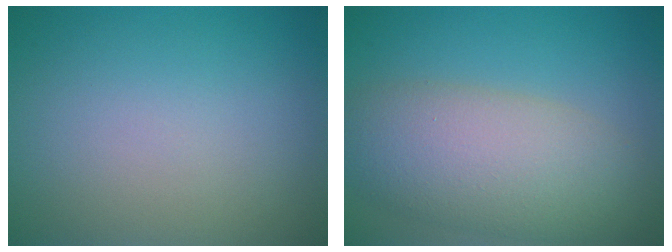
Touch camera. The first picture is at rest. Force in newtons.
{"total": 7.7, "press": 7.7, "slide": 0.4}